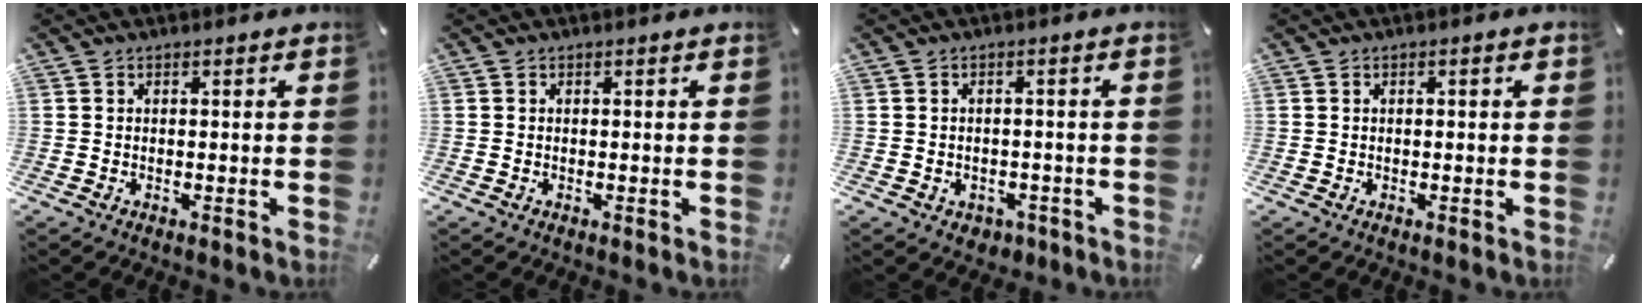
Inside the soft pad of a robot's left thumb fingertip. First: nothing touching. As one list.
[{"total": 0.0}, {"total": 2.7, "force": [-1.1, 2.3, 0.9], "torque": [-0.016, 0.006, -0.021]}, {"total": 0.6, "force": [0.0, 0.3, 0.6], "torque": [-0.009, 0.002, -0.002]}]